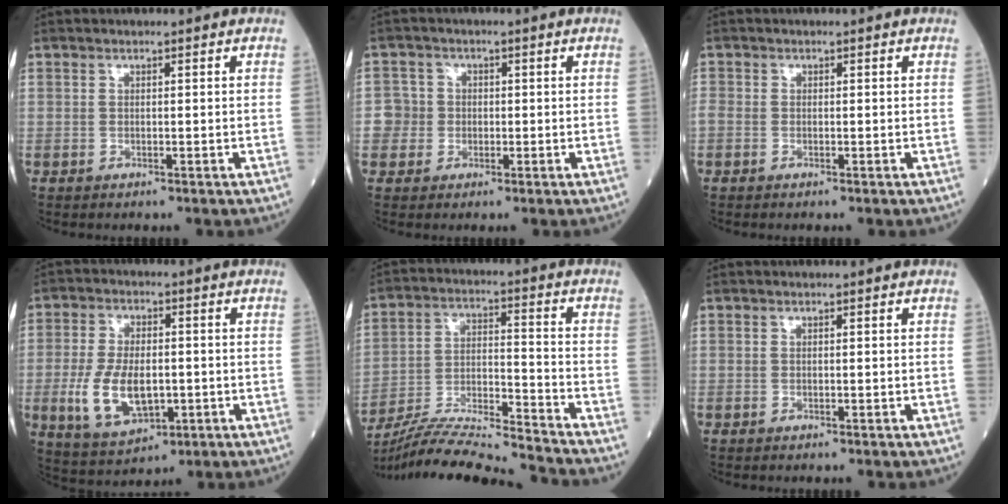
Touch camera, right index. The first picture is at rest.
{"total": 3.2, "force": [-0.4, 3.2, 0.1], "torque": [0.009, 0.009, -0.008]}
{"total": 1.0, "force": [-0.3, 0.7, 0.6], "torque": [-0.020, 0.004, -0.004]}
{"total": 10.4, "force": [-2.0, 5.2, 8.8], "torque": [-0.183, -0.005, -0.023]}
{"total": 16.7, "force": [-15.9, -1.5, 5.0], "torque": [-0.097, -0.003, -0.271]}
{"total": 0.0}